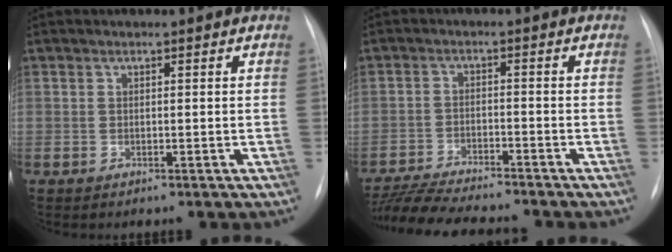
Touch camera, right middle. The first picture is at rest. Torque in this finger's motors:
{"motor_torque": [0.53, -0.61, 0.09, 0.03]}